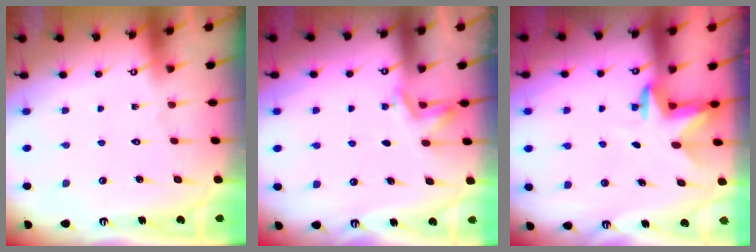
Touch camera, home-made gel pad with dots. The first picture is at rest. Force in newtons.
{"total": 3.6, "press": 3.1, "slide": 1.7}
{"total": 3.3, "press": 3.3, "slide": 0.4}